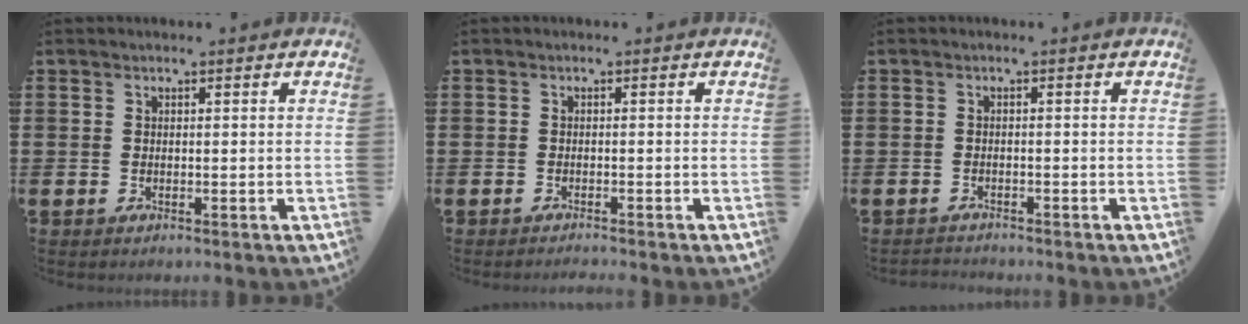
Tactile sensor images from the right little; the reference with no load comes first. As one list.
[{"total": 0.7, "force": [-0.6, -0.1, 0.1], "torque": [-0.001, -0.002, -0.014]}, {"total": 0.9, "force": [-0.9, 0.0, -0.1], "torque": [-0.002, 0.001, -0.019]}]